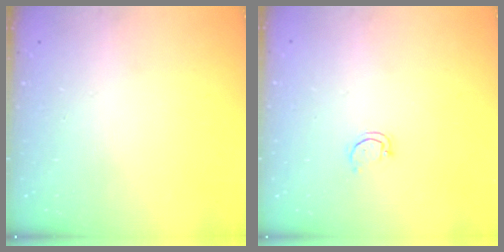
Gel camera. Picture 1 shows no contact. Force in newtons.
{"total": 2.6, "press": 2.6, "slide": 0.2}